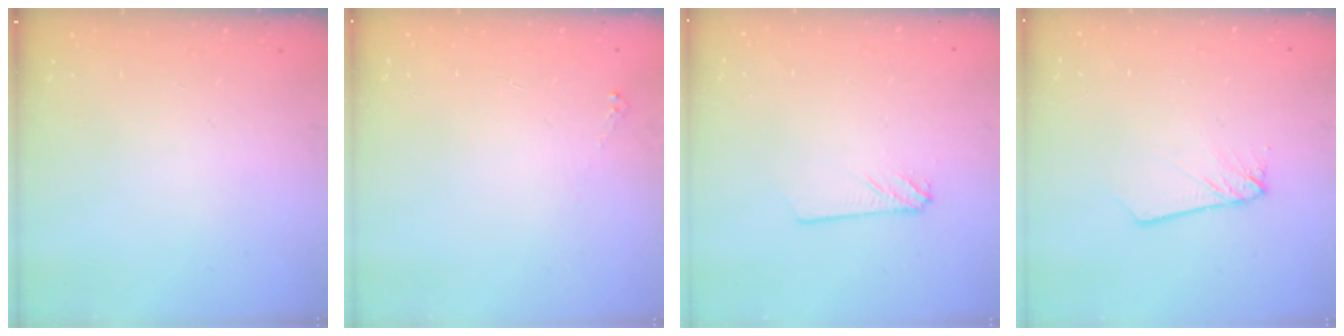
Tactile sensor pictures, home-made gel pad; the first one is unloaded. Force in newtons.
{"total": 3.5, "press": 3.4, "slide": 0.5}
{"total": 2.9, "press": 2.9, "slide": 0.3}
{"total": 2.0, "press": 2.0, "slide": 0.1}